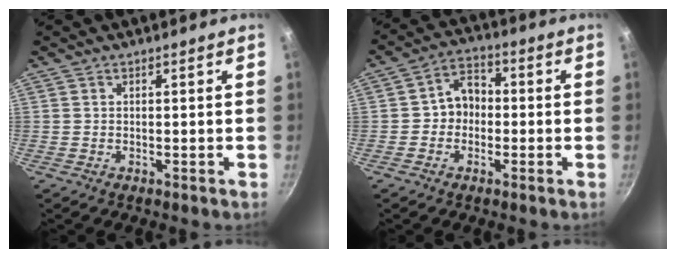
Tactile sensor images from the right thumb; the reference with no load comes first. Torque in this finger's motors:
{"motor_torque": [-0.25, 0.15, 0.24, -0.73, 0.14]}